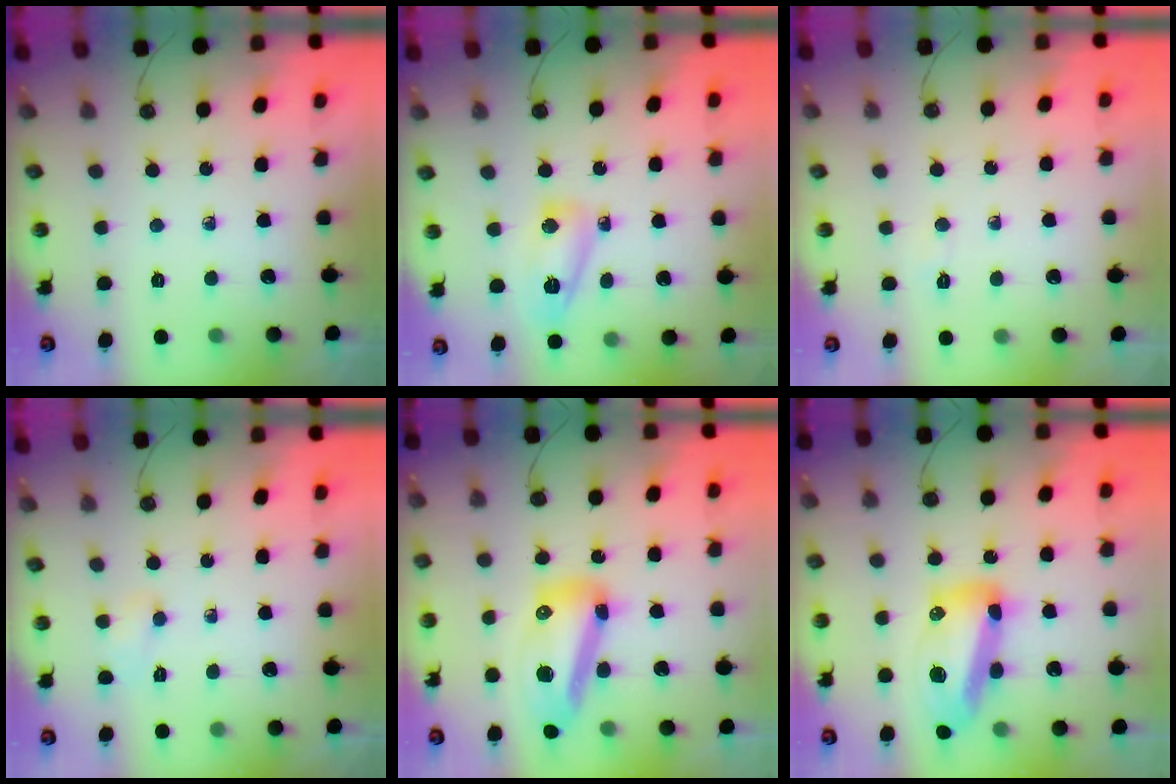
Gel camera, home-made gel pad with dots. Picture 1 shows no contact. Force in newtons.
{"total": 8.0, "press": 8.0, "slide": 0.5}
{"total": 2.3, "press": 2.3, "slide": 0.3}
{"total": 11.7, "press": 4.7, "slide": 10.7}
{"total": 15.9, "press": 15.5, "slide": 3.6}
{"total": 16.4, "press": 16.3, "slide": 1.8}